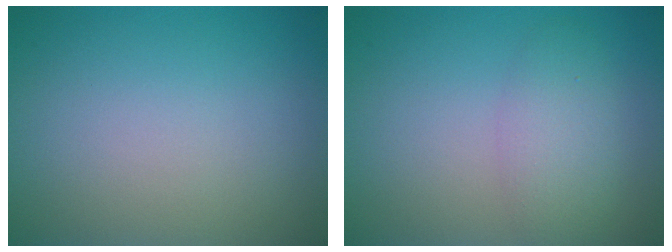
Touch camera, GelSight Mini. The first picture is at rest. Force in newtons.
{"total": 3.1, "press": 3.1, "slide": 0.1}